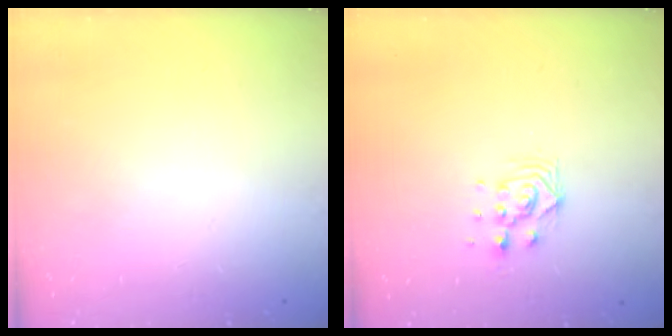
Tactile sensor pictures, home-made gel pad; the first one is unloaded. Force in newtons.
{"total": 7.0, "press": 7.0, "slide": 0.5}